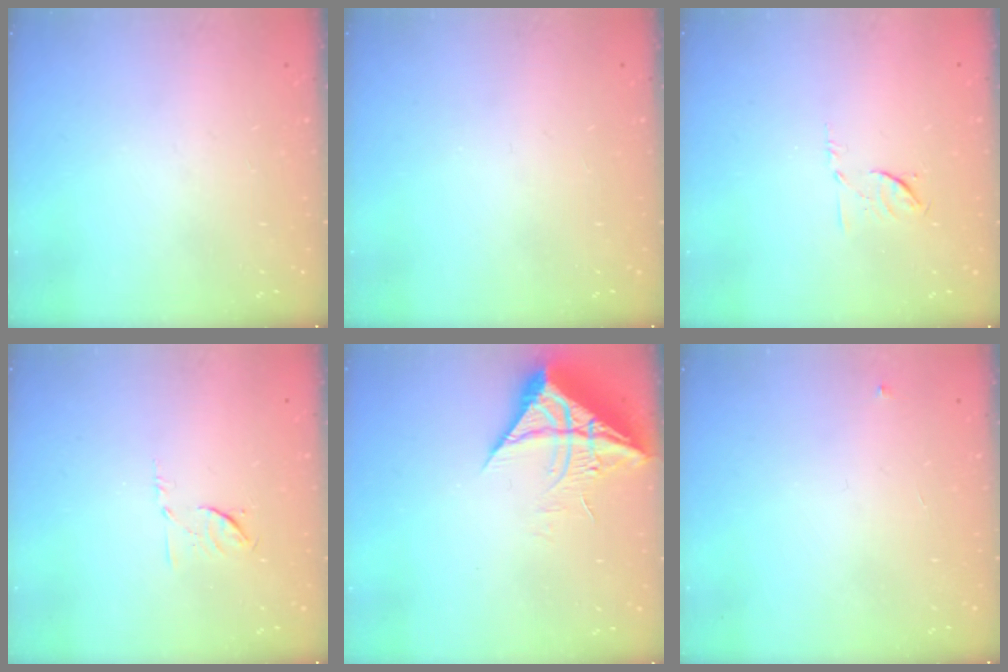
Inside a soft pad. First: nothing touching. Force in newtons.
{"total": 0.0}
{"total": 5.5, "press": 5.4, "slide": 1.2}
{"total": 5.5, "press": 5.4, "slide": 1.2}
{"total": 10.3, "press": 10.3, "slide": 1.1}
{"total": 3.0, "press": 2.9, "slide": 0.4}